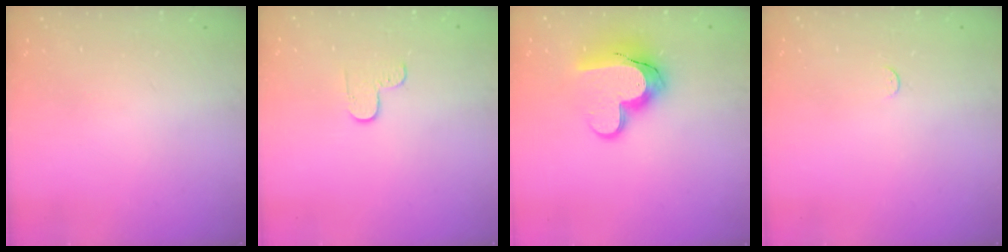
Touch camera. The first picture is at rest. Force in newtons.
{"total": 3.6, "press": 3.5, "slide": 0.4}
{"total": 13.6, "press": 13.6, "slide": 1.1}
{"total": 2.5, "press": 2.5, "slide": 0.3}